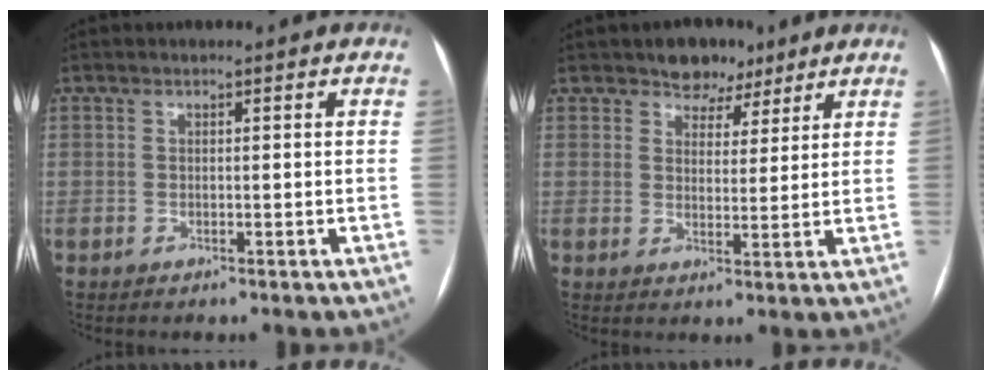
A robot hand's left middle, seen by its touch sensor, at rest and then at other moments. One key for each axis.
{"total": 5.4, "fx": 4.0, "fy": 3.3, "fz": 1.6, "tx": -0.013, "ty": 0.004, "tz": 0.061}